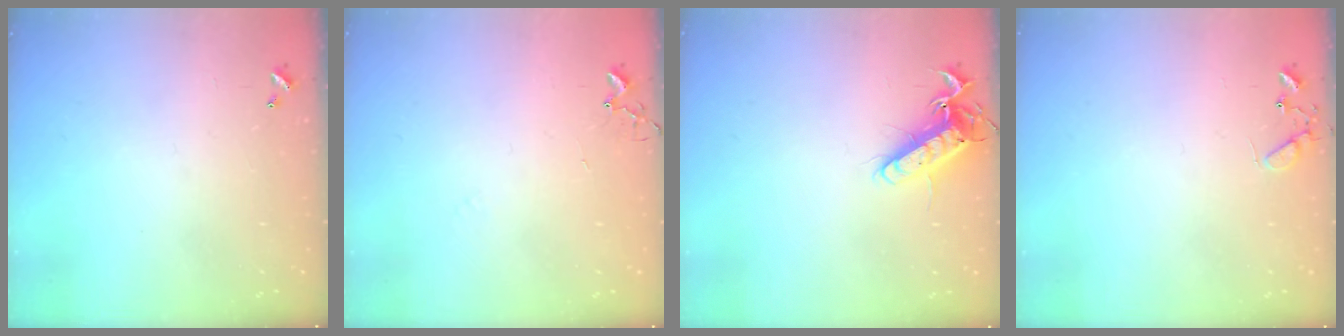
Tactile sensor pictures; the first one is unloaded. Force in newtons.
{"total": 4.9, "press": 4.9, "slide": 0.5}
{"total": 13.2, "press": 13.2, "slide": 1.3}
{"total": 6.1, "press": 6.1, "slide": 0.5}